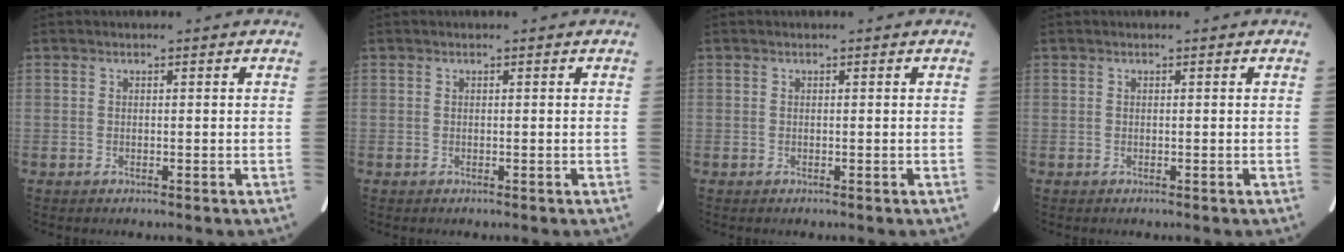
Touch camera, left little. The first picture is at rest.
{"total": 0.0}
{"total": 0.0}
{"total": 0.0}